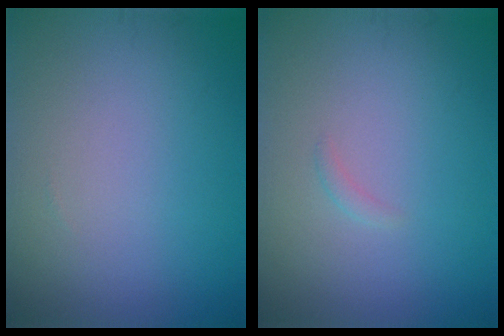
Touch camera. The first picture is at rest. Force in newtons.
{"total": 0.6, "press": 0.6, "slide": 0.0}